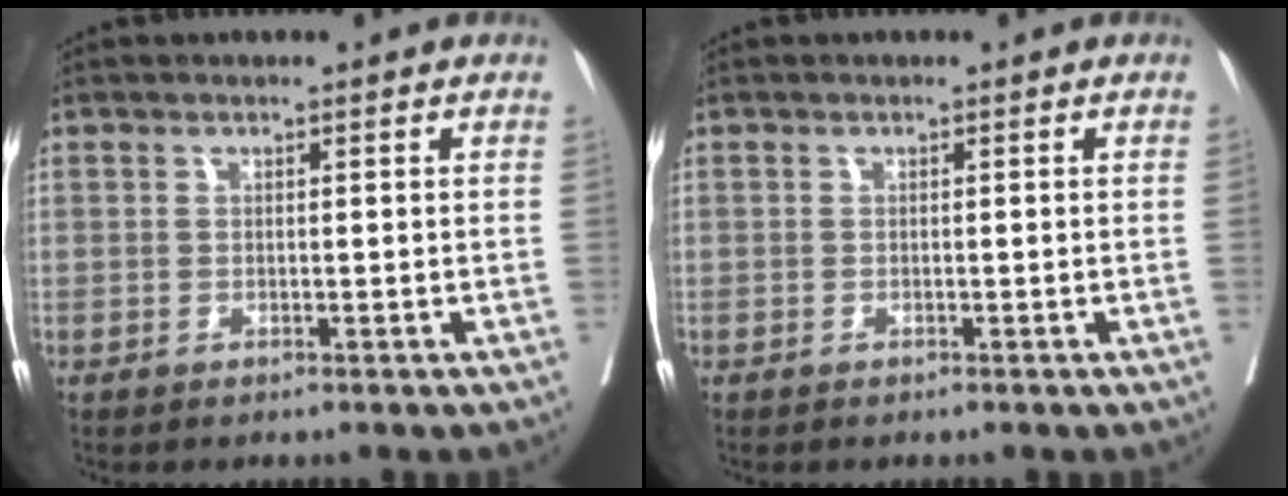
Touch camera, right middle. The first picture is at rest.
{"total": 0.0}